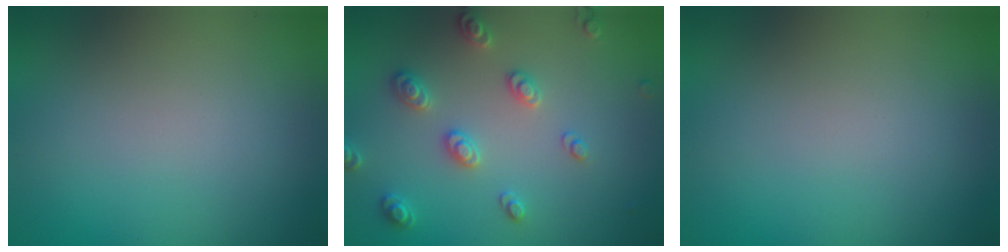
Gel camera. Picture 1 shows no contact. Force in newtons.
{"total": 2.7, "press": 2.7, "slide": 0.4}
{"total": 0.0}